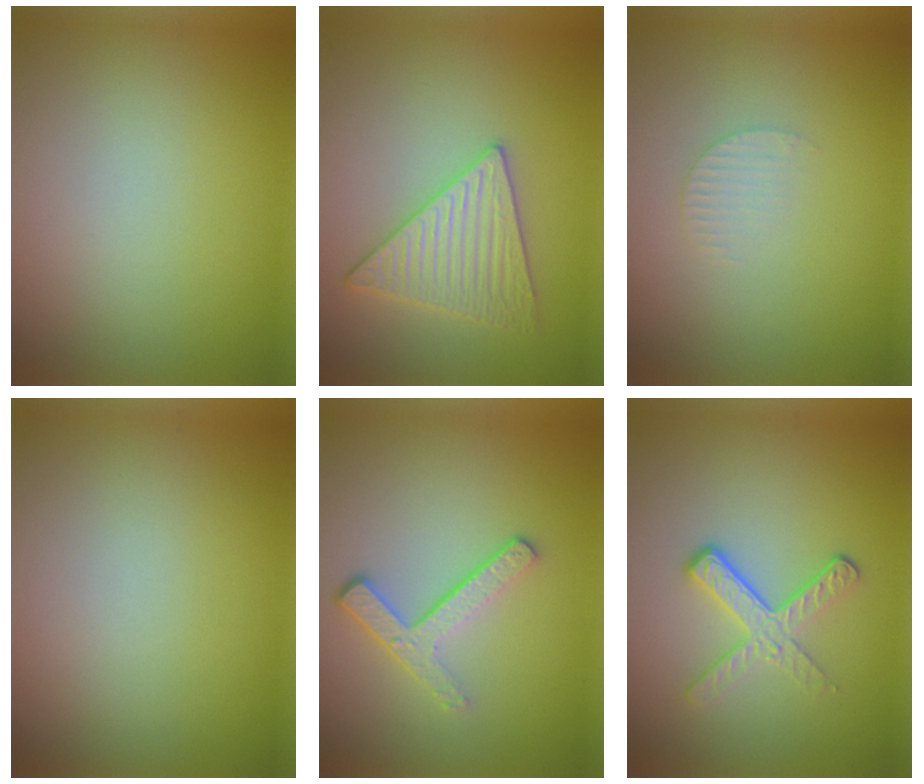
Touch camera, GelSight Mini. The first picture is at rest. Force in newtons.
{"total": 3.9, "press": 3.6, "slide": 1.3}
{"total": 1.3, "press": 1.2, "slide": 0.4}
{"total": 0.0}
{"total": 3.5, "press": 2.5, "slide": 2.4}
{"total": 3.5, "press": 2.4, "slide": 2.5}